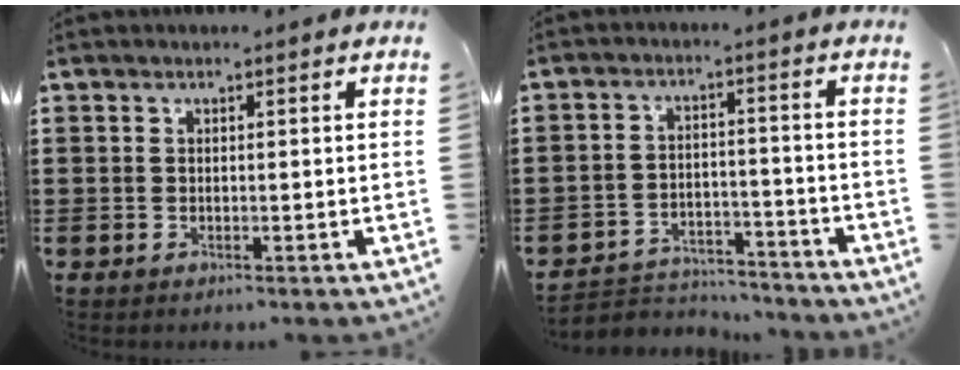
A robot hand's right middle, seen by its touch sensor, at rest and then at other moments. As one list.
[{"total": 4.2, "force": [-4.1, 1.0, 0.0], "torque": [-0.007, 0.005, -0.087]}]